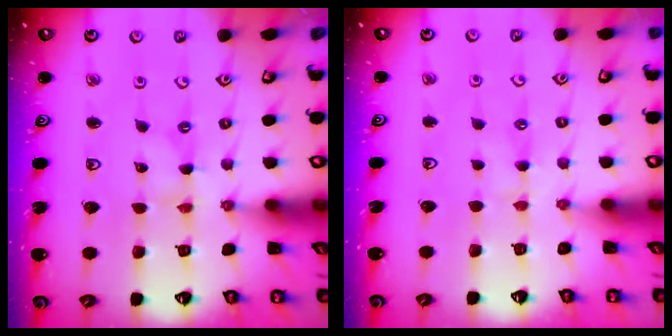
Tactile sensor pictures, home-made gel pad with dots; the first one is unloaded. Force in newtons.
{"total": 2.6, "press": 2.5, "slide": 0.5}